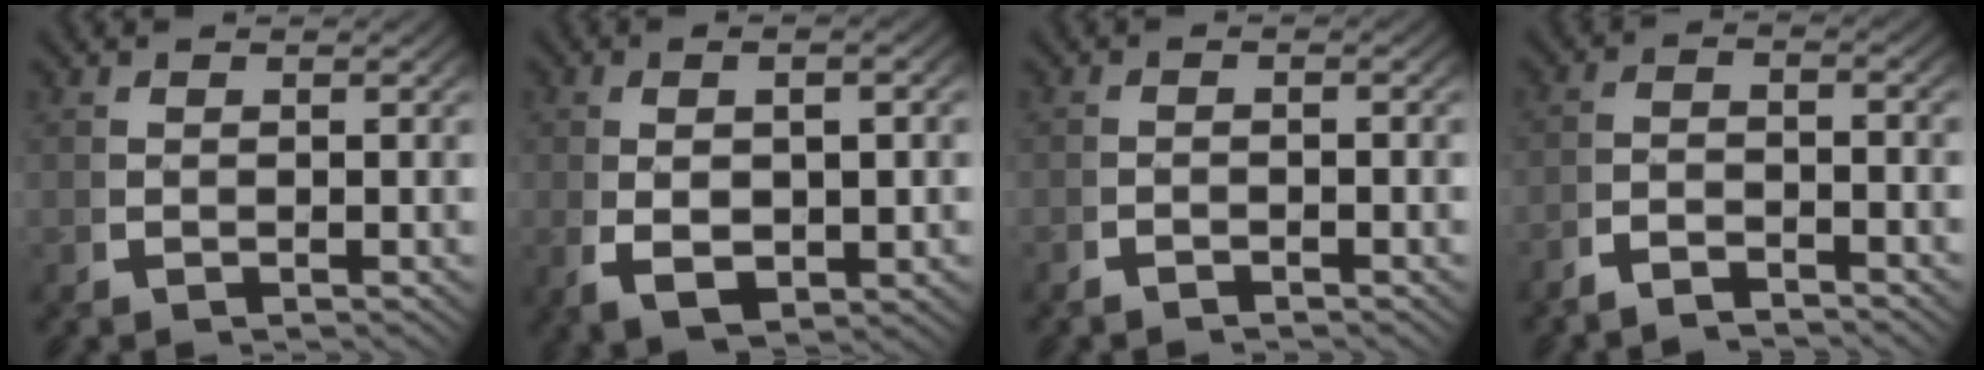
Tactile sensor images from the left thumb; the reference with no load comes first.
{"total": 5.7, "force": [-0.8, 3.1, 4.7], "torque": [-0.100, -0.019, 0.007]}
{"total": 1.1, "force": [-1.1, 0.0, 0.3], "torque": [-0.001, 0.000, -0.024]}
{"total": 2.6, "force": [-2.4, 0.5, 0.9], "torque": [-0.015, -0.006, -0.052]}